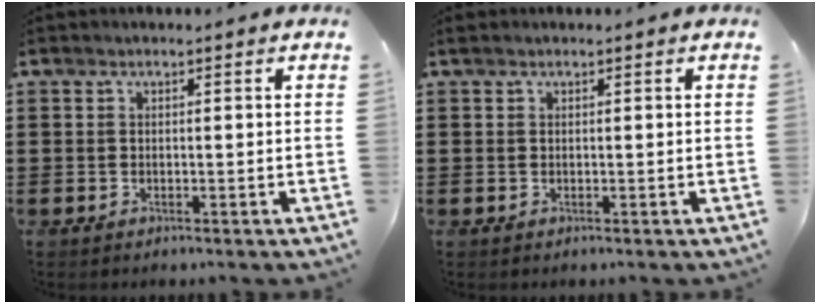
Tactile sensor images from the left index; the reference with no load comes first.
{"total": 0.0}